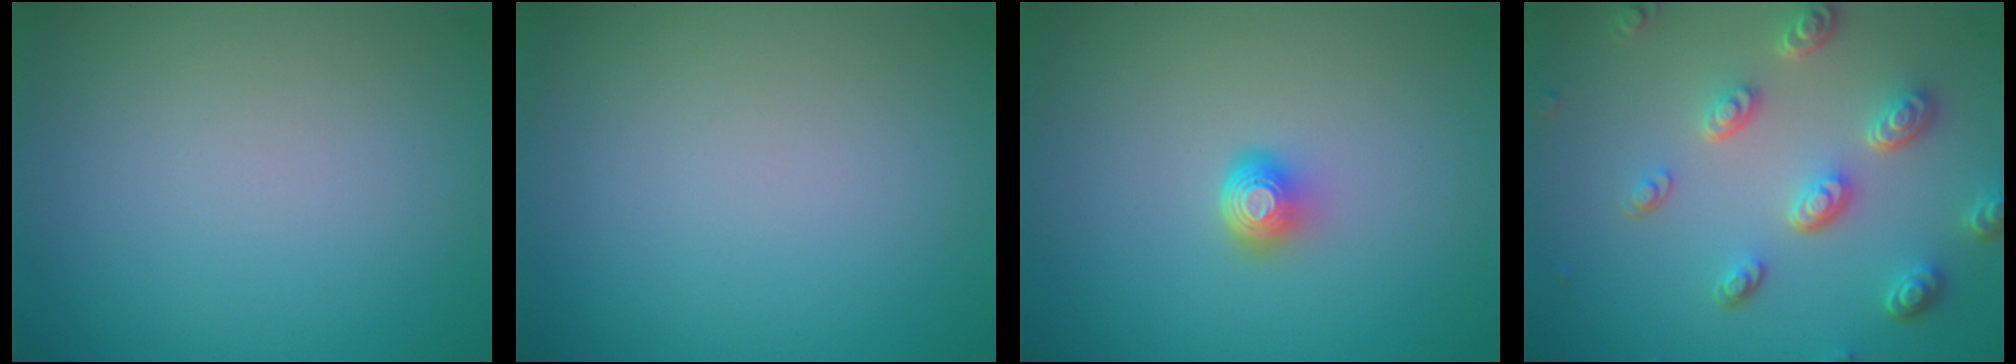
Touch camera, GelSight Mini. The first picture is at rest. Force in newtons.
{"total": 0.0}
{"total": 2.1, "press": 1.4, "slide": 1.6}
{"total": 5.0, "press": 3.8, "slide": 3.2}